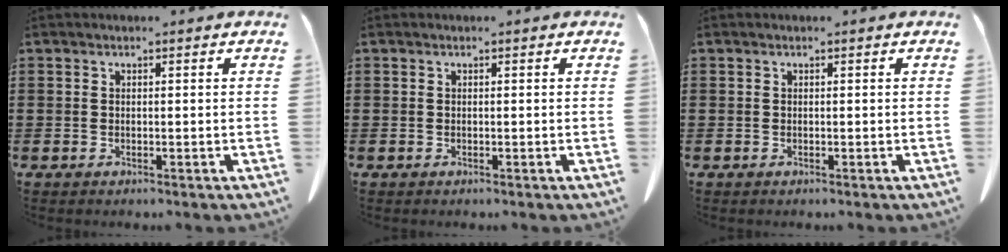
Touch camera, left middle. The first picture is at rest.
{"total": 0.0}
{"total": 0.0}